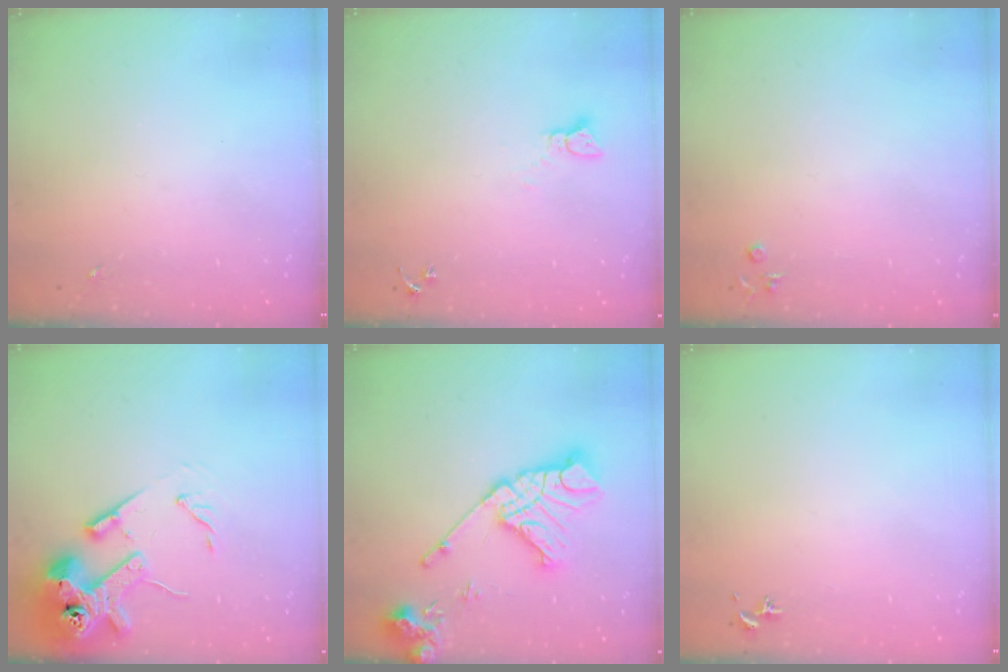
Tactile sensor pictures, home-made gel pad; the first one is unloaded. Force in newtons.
{"total": 2.3, "press": 2.3, "slide": 0.3}
{"total": 3.9, "press": 3.8, "slide": 0.6}
{"total": 15.7, "press": 15.5, "slide": 2.1}
{"total": 19.0, "press": 18.8, "slide": 2.3}
{"total": 0.7, "press": 0.5, "slide": 0.4}